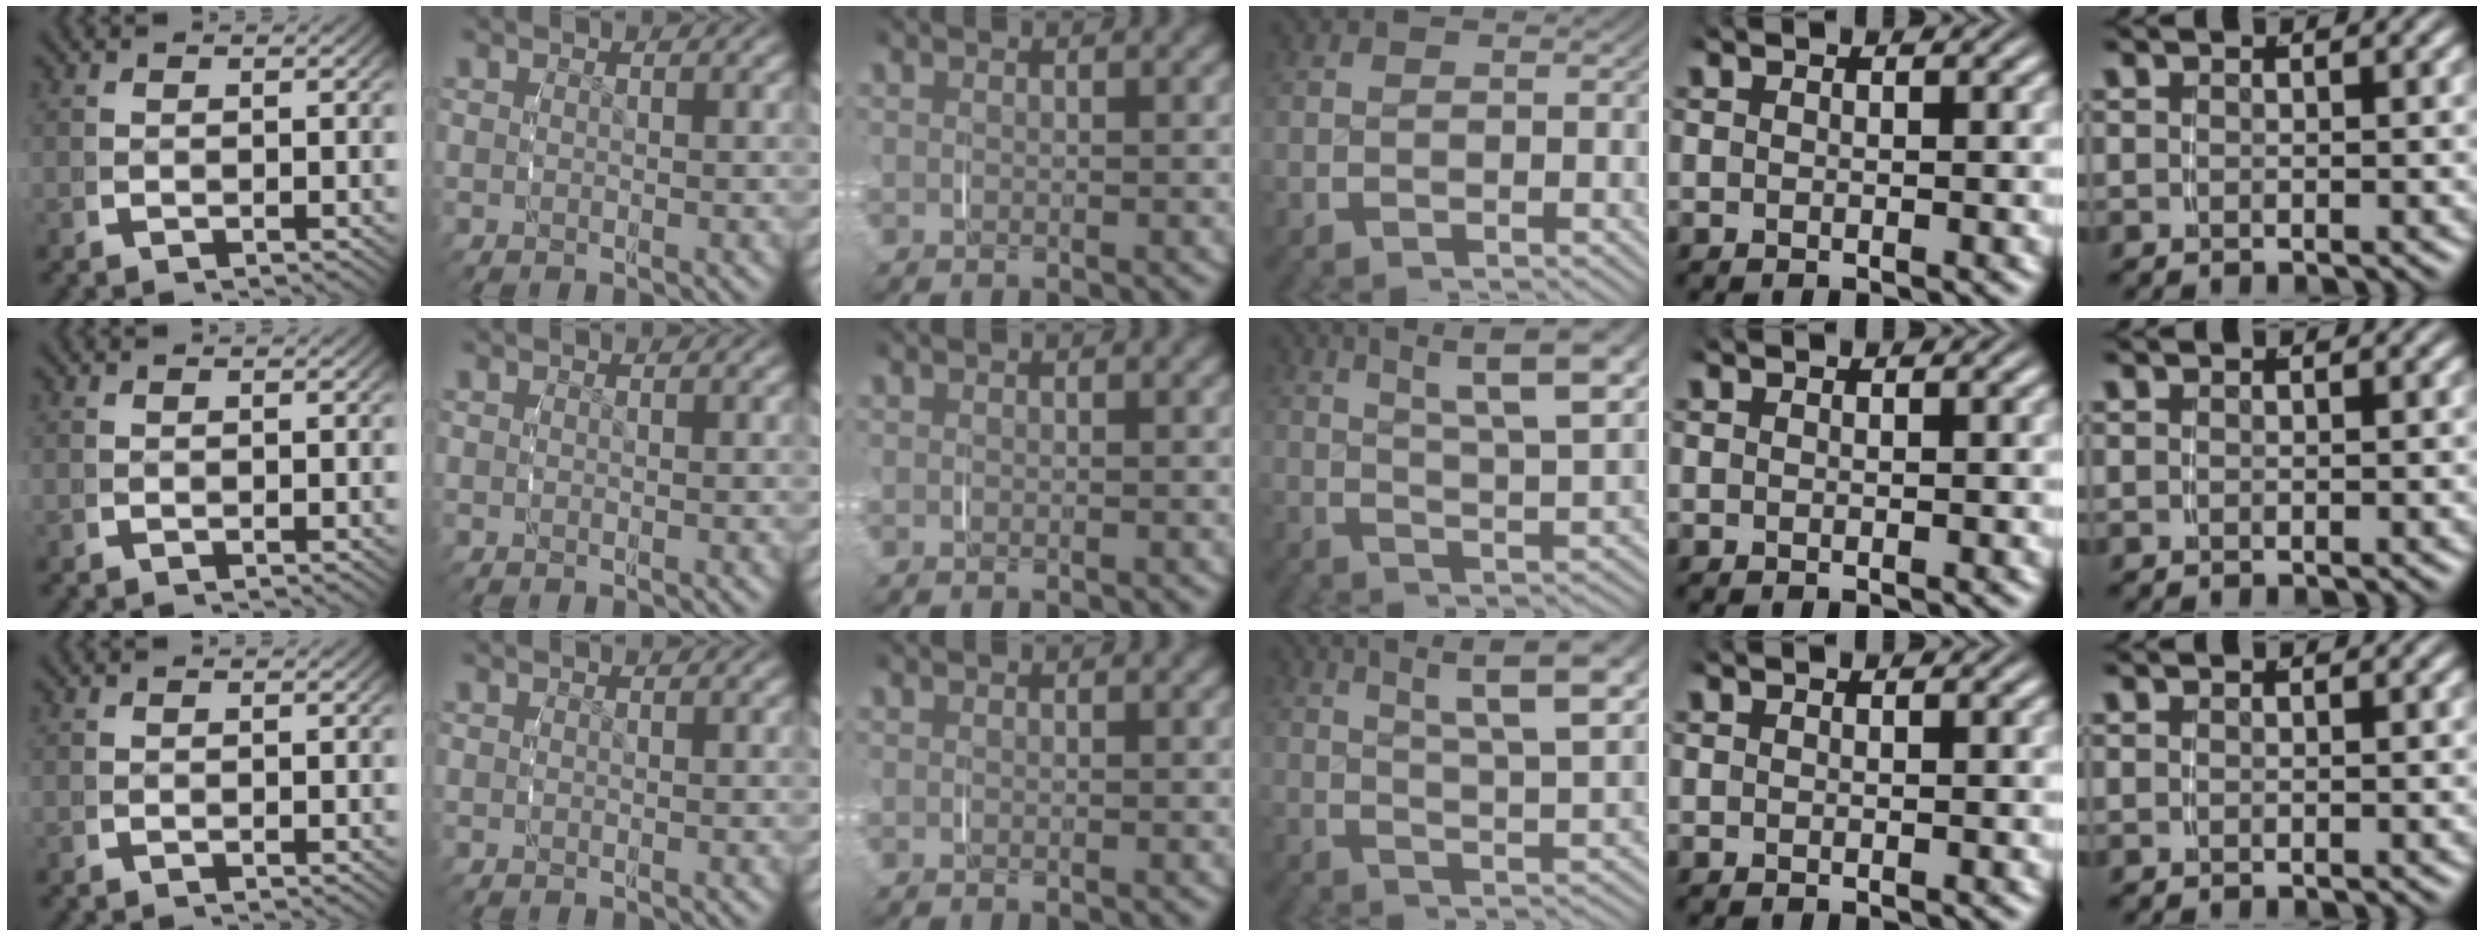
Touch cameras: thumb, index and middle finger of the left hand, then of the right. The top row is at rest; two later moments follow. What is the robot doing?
{"motion": "grasp_and_lifting", "object": "measuring cup"}